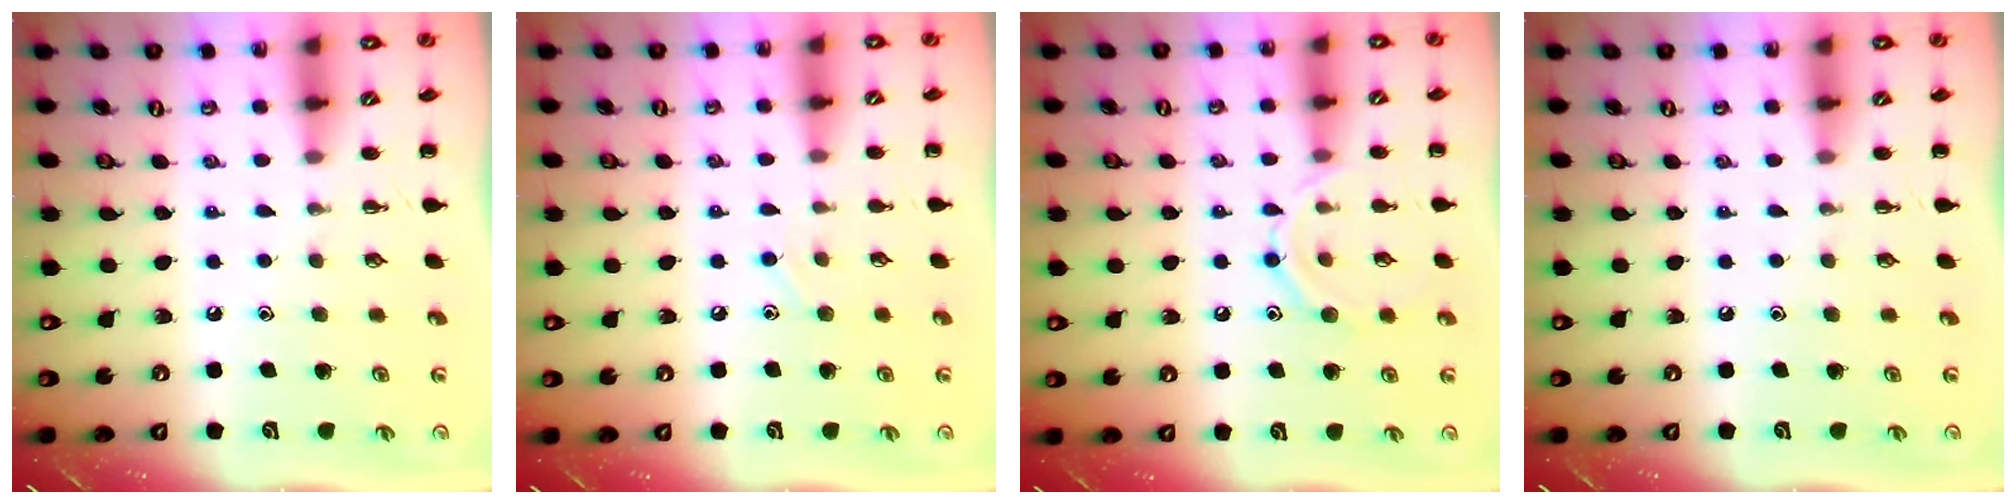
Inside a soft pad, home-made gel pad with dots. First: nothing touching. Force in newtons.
{"total": 6.1, "press": 5.7, "slide": 2.1}
{"total": 10.9, "press": 10.8, "slide": 1.1}
{"total": 0.0}